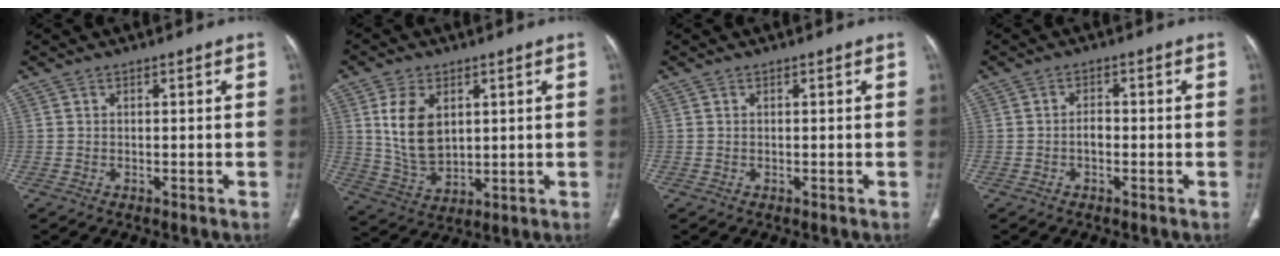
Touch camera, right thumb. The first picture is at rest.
{"total": 10.8, "force": [3.0, 6.9, 7.7], "torque": [-0.132, -0.017, 0.073]}
{"total": 0.0}
{"total": 3.5, "force": [-1.3, 2.0, 2.7], "torque": [-0.041, 0.016, -0.026]}